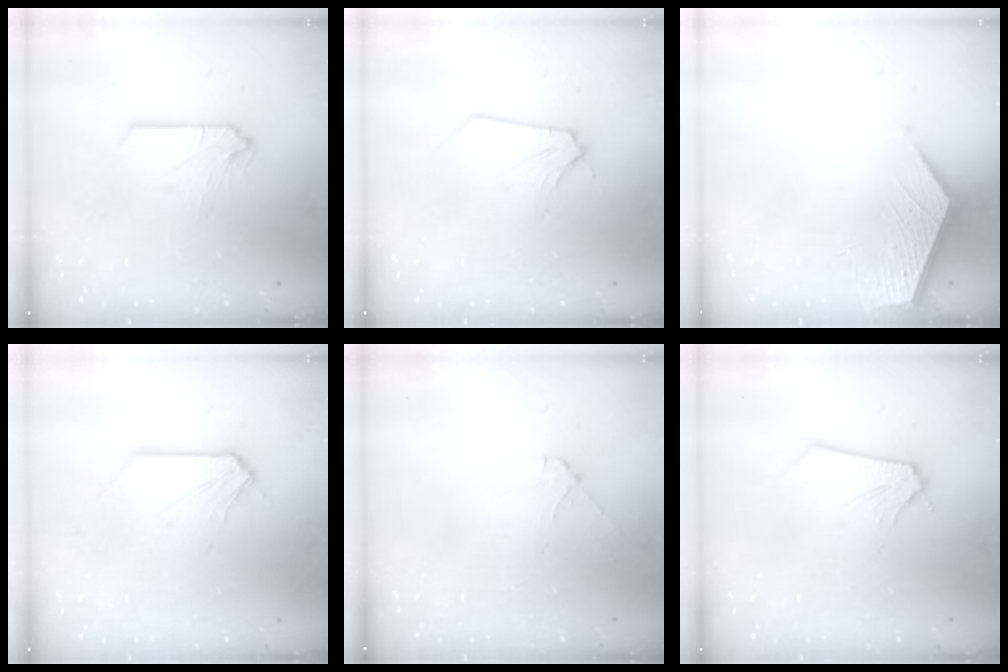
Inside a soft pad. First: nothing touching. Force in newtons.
{"total": 0.6, "press": 0.6, "slide": 0.1}
{"total": 3.6, "press": 3.6, "slide": 0.4}
{"total": 1.6, "press": 1.6, "slide": 0.2}
{"total": 3.9, "press": 3.9, "slide": 0.7}
{"total": 0.0}